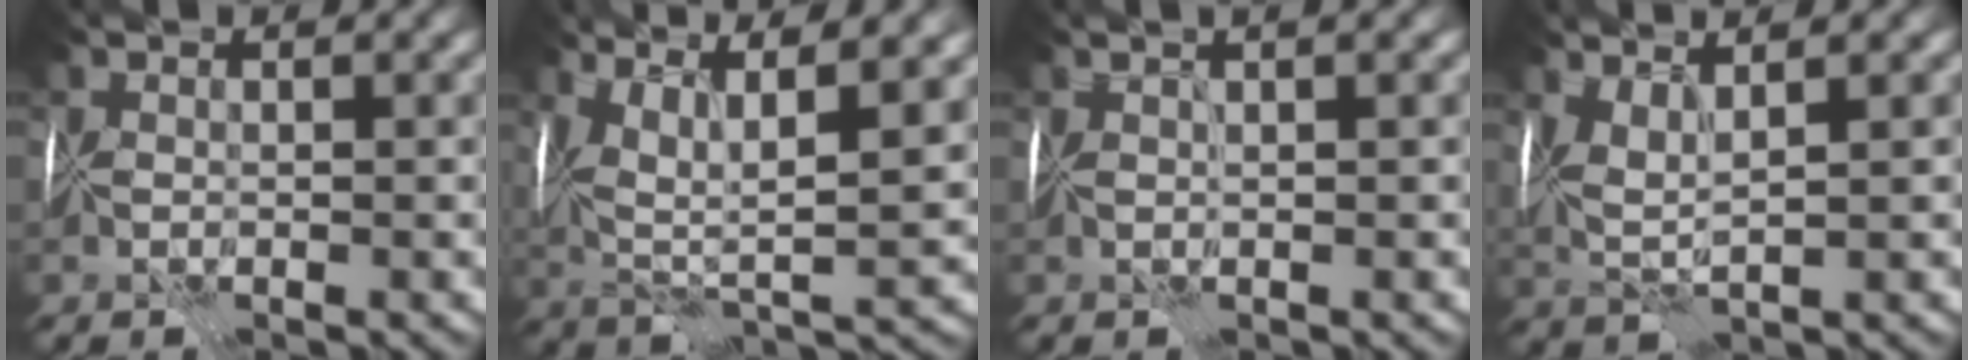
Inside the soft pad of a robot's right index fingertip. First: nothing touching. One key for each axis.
{"total": 6.9, "fx": 3.1, "fy": 1.6, "fz": 5.9, "tx": -0.119, "ty": 0.002, "tz": 0.058}
{"total": 1.9, "fx": 1.3, "fy": -0.1, "fz": 1.4, "tx": -0.016, "ty": 0.008, "tz": 0.015}
{"total": 2.4, "fx": 1.4, "fy": 0.1, "fz": 2.0, "tx": -0.048, "ty": 0.002, "tz": 0.030}